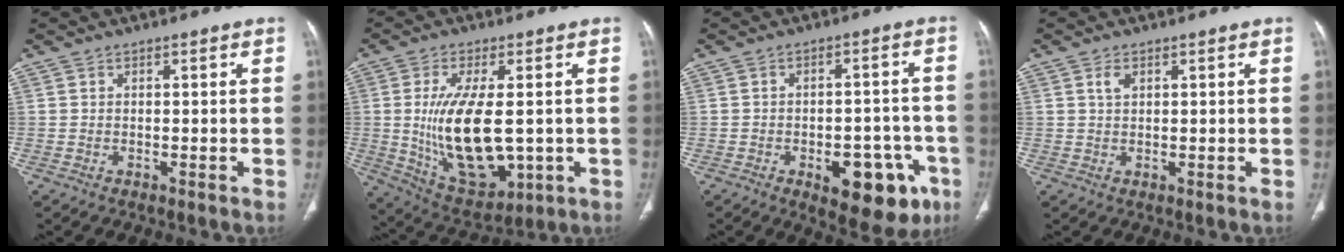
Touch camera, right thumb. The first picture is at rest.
{"total": 17.0, "force": [-0.5, 7.7, 15.1], "torque": [-0.271, -0.016, 0.016]}
{"total": 14.6, "force": [-6.5, 7.3, 10.9], "torque": [-0.104, 0.031, -0.073]}
{"total": 1.8, "force": [0.9, 1.0, 1.3], "torque": [-0.025, 0.001, 0.020]}